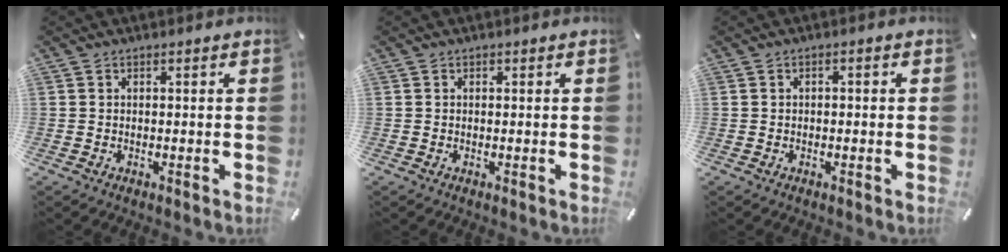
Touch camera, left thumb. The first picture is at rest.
{"total": 0.0}
{"total": 0.8, "force": [-0.4, 0.4, 0.5], "torque": [-0.010, 0.001, -0.009]}